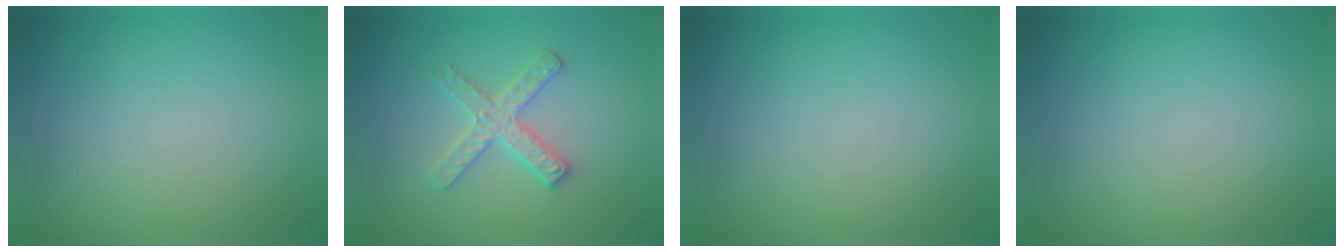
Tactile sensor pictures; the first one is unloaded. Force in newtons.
{"total": 3.2, "press": 3.1, "slide": 0.4}
{"total": 0.0}
{"total": 0.0}